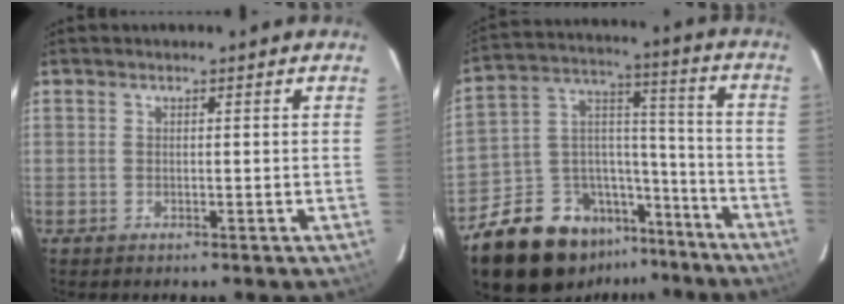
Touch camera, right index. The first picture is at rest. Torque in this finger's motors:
{"motor_torque": [1.08, -1.06, 0.41, 0.07]}